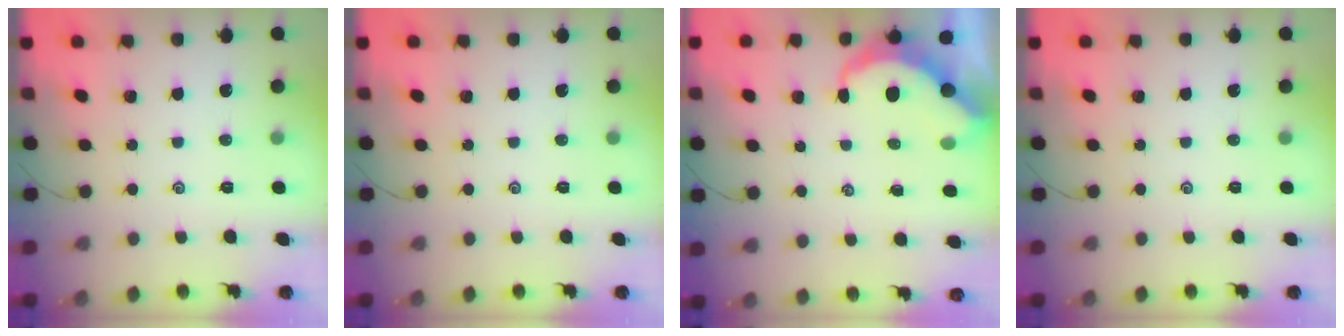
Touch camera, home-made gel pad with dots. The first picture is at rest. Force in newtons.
{"total": 0.0}
{"total": 6.8, "press": 6.8, "slide": 0.3}
{"total": 0.0}